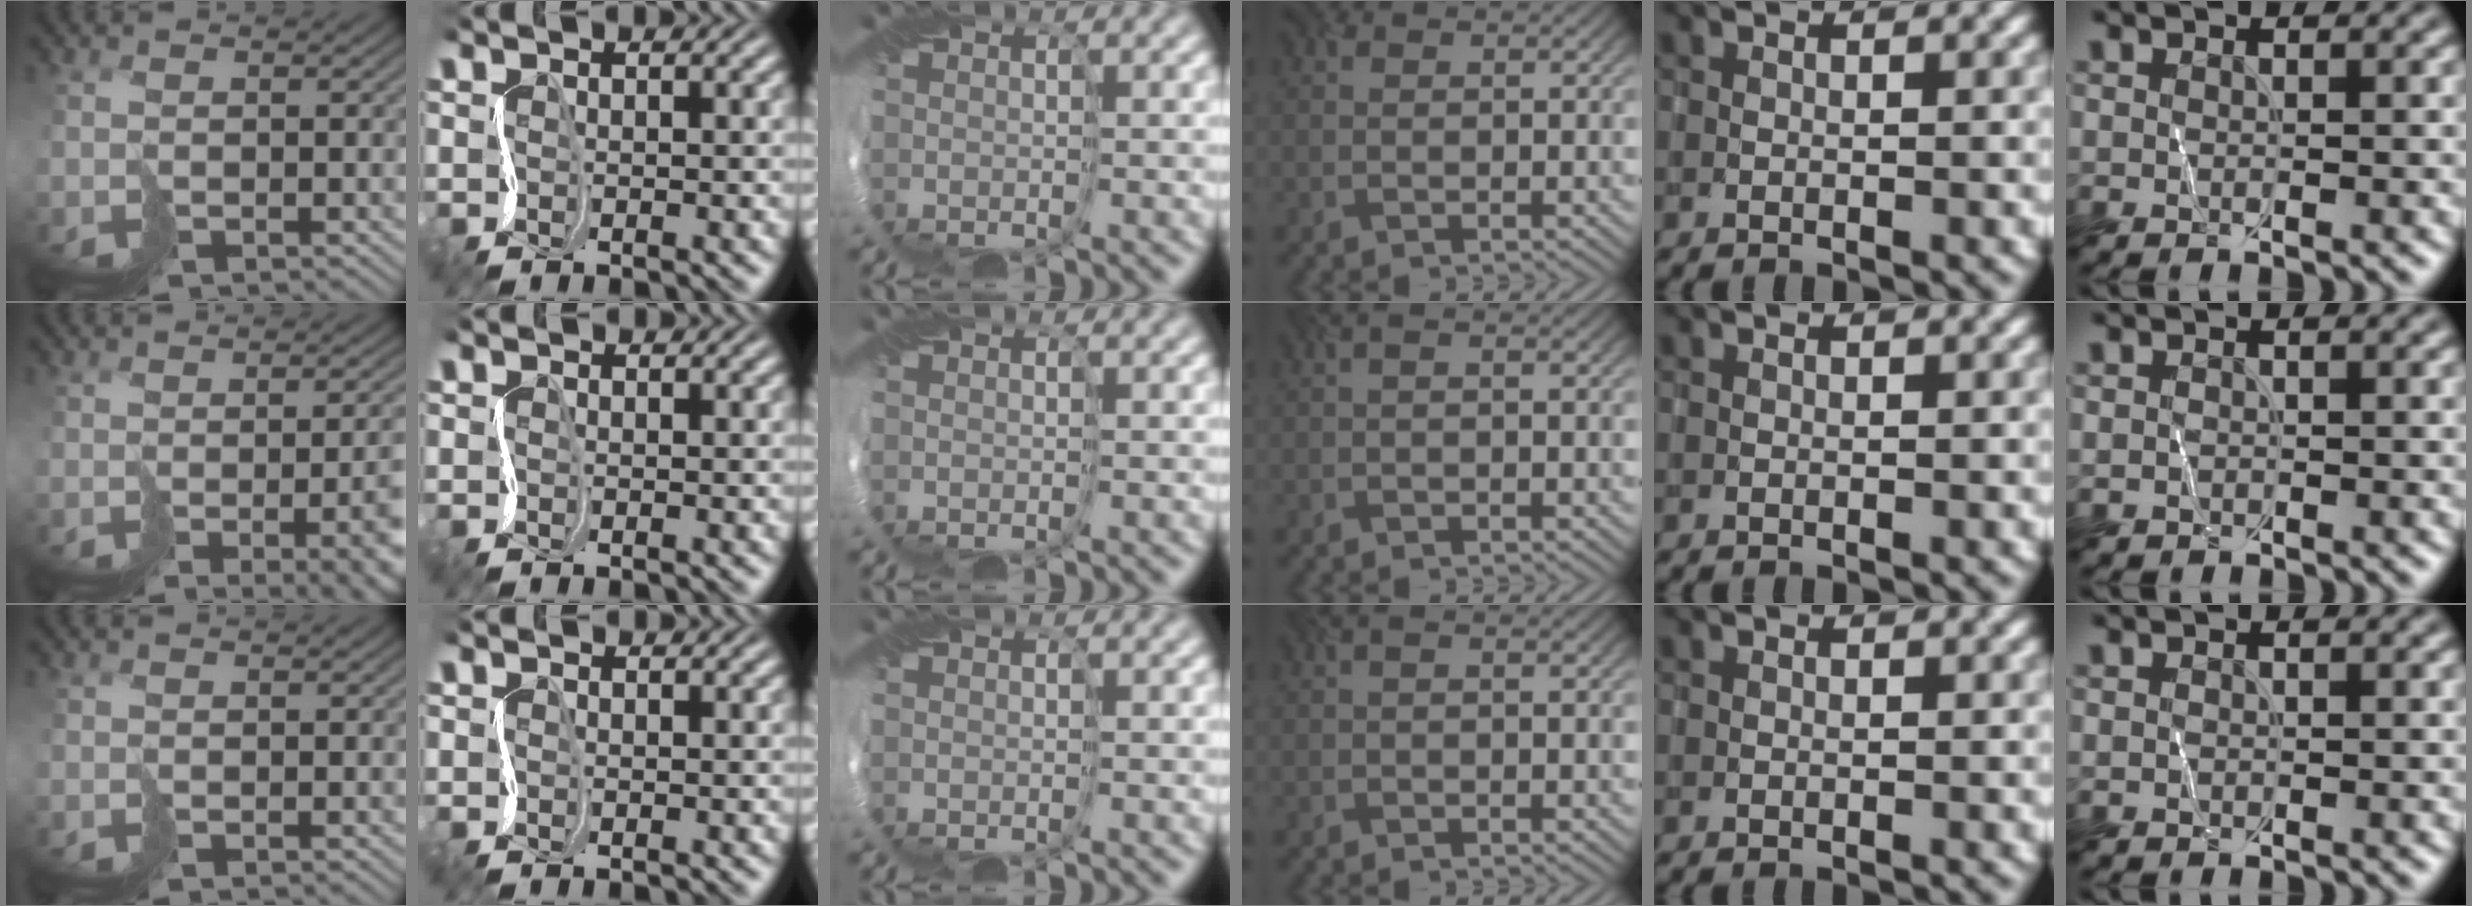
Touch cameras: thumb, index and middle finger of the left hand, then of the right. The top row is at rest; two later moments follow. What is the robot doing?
{"motion": "cut", "object": "receipt paper"}